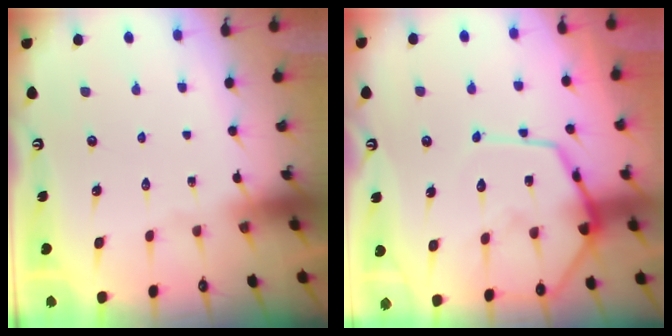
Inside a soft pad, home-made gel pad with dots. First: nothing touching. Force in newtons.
{"total": 15.7, "press": 15.6, "slide": 1.4}